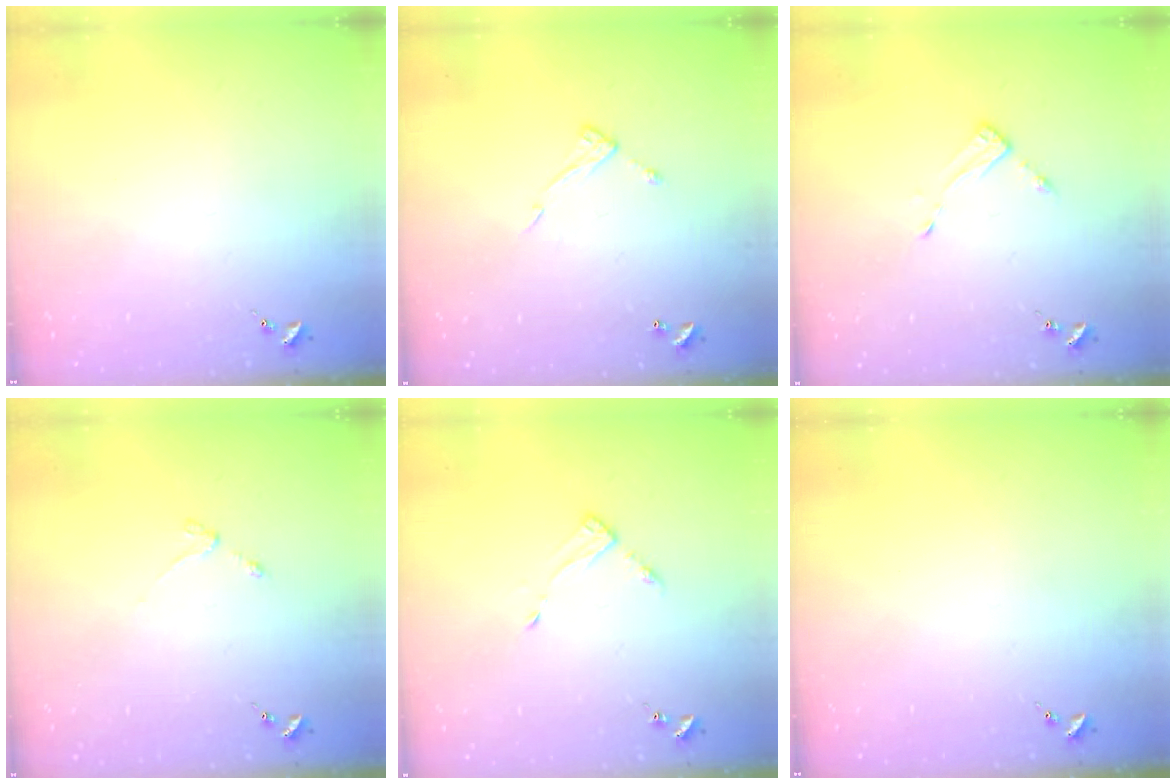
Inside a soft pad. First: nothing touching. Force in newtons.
{"total": 7.0, "press": 7.0, "slide": 0.4}
{"total": 3.1, "press": 3.1, "slide": 0.3}
{"total": 3.0, "press": 2.9, "slide": 0.5}
{"total": 3.5, "press": 3.5, "slide": 0.4}
{"total": 0.0}